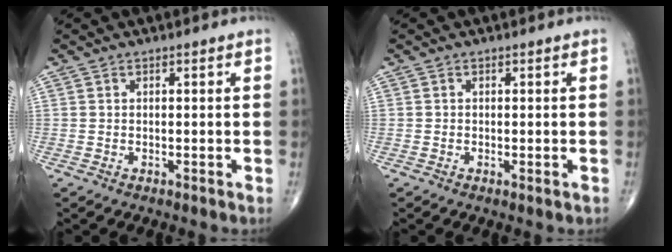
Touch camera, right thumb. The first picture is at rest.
{"total": 0.9, "force": [-0.3, 0.3, 0.7], "torque": [-0.011, -0.002, -0.005]}